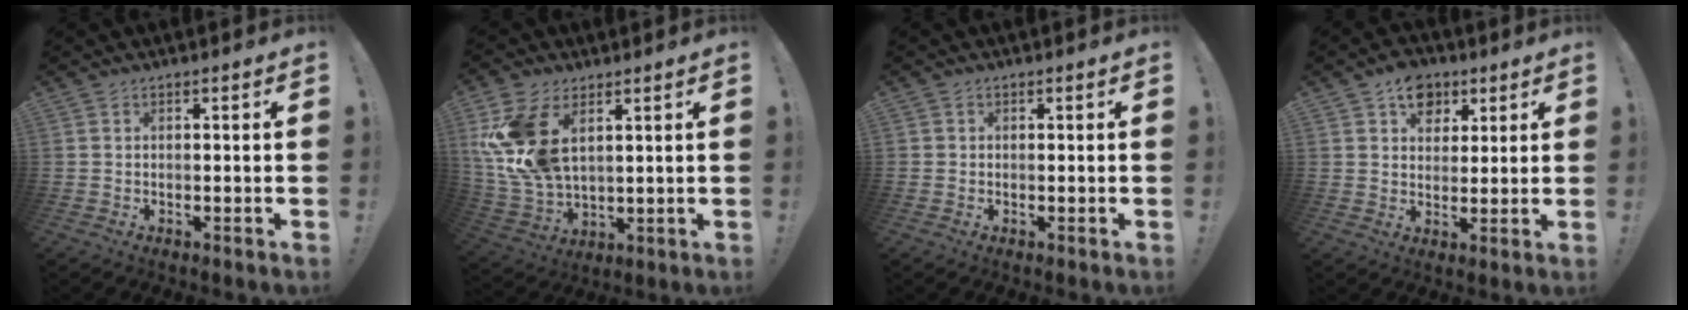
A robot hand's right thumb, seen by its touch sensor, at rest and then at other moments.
{"total": 15.9, "force": [5.6, 10.0, 11.1], "torque": [-0.221, -0.029, 0.109]}
{"total": 0.7, "force": [0.0, 0.6, 0.2], "torque": [-0.005, 0.004, 0.002]}
{"total": 9.2, "force": [4.8, 7.2, 3.2], "torque": [-0.033, -0.025, 0.092]}